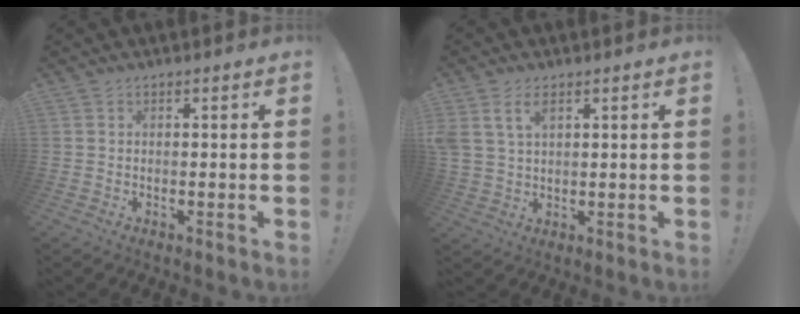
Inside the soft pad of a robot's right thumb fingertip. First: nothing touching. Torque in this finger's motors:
{"motor_torque": [0.34, 0.34, 0.63, 0.22, 0.37]}